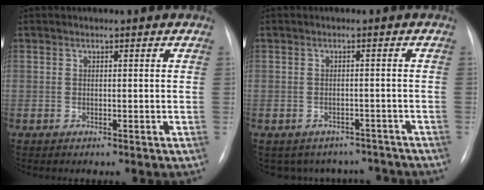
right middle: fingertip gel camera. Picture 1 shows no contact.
{"total": 8.2, "force": [-7.2, 4.0, 0.3], "torque": [0.009, 0.026, -0.077]}